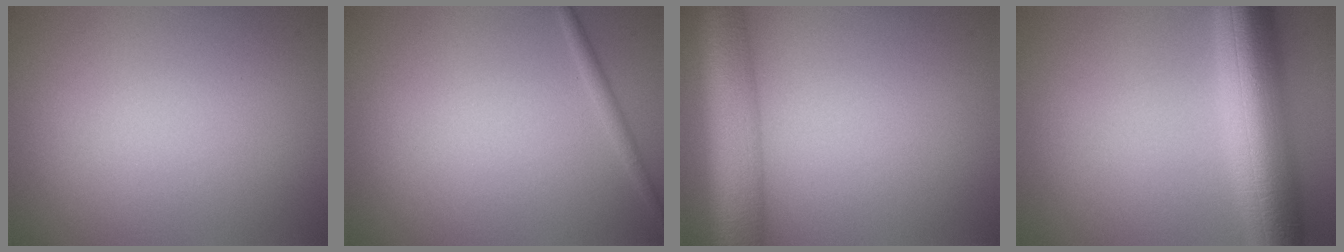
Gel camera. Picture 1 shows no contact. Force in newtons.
{"total": 1.0, "press": 1.0, "slide": 0.1}
{"total": 8.3, "press": 8.3, "slide": 0.4}
{"total": 9.8, "press": 9.8, "slide": 0.1}